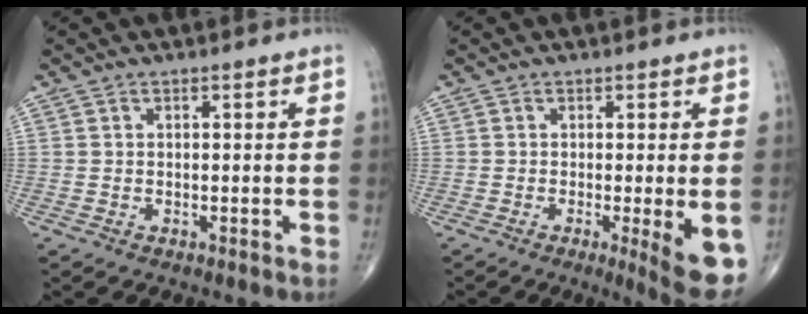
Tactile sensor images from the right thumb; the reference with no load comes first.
{"total": 7.9, "force": [-2.2, 1.2, 7.5], "torque": [-0.101, -0.021, -0.031]}